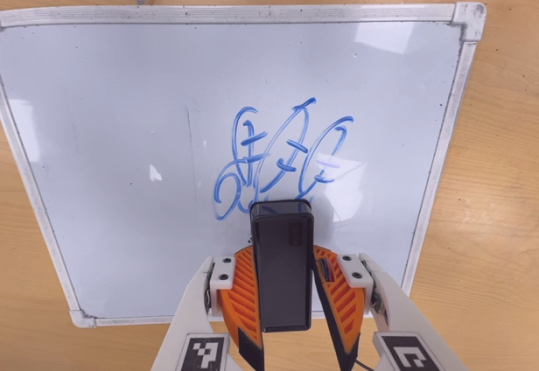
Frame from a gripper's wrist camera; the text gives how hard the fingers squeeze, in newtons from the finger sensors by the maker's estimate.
{"total": 6.4, "left": 5.8, "right": 7.0}